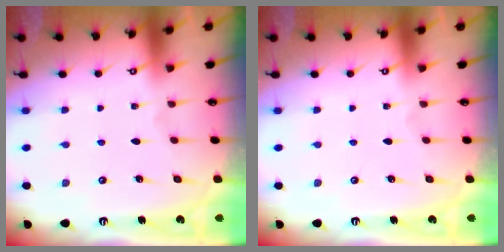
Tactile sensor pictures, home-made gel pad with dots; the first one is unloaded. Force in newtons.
{"total": 0.0}